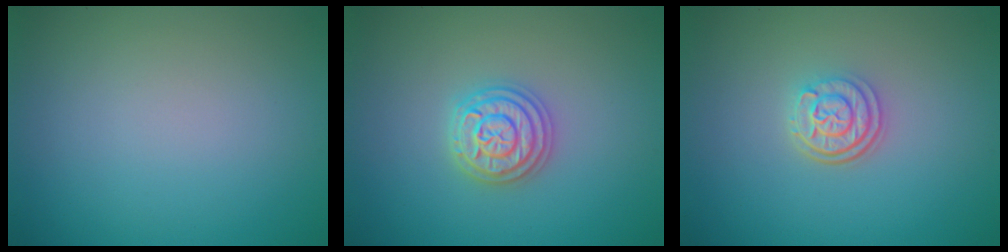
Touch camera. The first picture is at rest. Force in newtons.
{"total": 3.5, "press": 3.4, "slide": 0.6}
{"total": 3.0, "press": 2.4, "slide": 1.7}